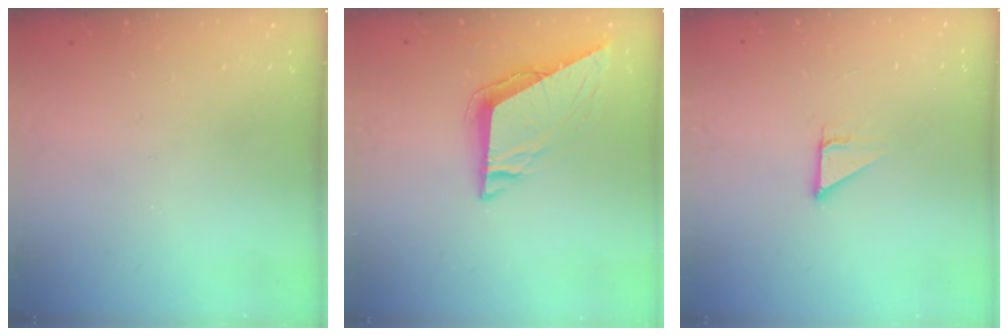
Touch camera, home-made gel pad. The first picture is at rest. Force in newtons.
{"total": 8.4, "press": 8.4, "slide": 0.9}
{"total": 2.9, "press": 2.9, "slide": 0.1}